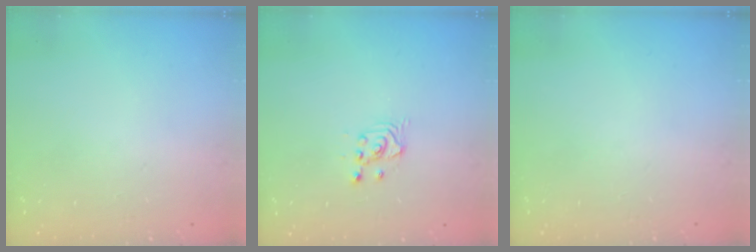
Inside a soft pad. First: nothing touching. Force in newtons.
{"total": 2.7, "press": 2.7, "slide": 0.3}
{"total": 0.0}